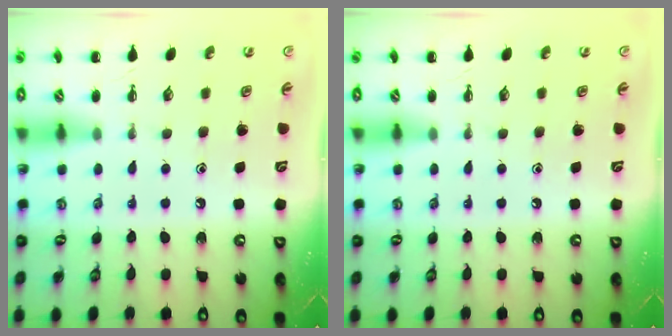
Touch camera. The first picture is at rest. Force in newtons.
{"total": 0.0}